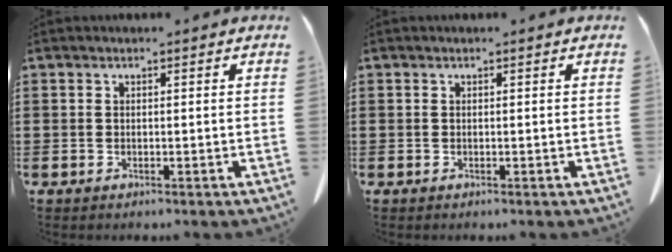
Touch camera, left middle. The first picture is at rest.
{"total": 0.0}